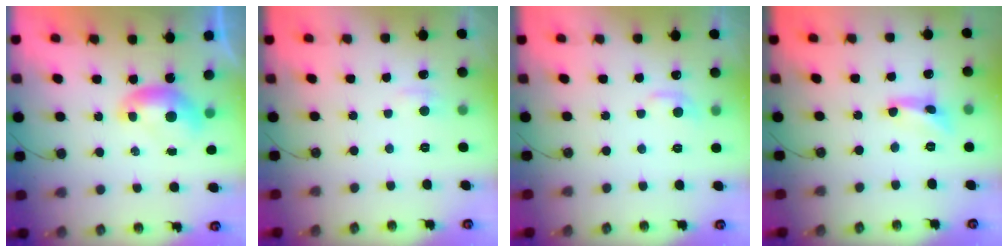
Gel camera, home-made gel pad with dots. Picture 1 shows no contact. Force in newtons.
{"total": 1.4, "press": 1.3, "slide": 0.6}
{"total": 0.8, "press": 0.2, "slide": 0.8}
{"total": 2.5, "press": 2.5, "slide": 0.2}